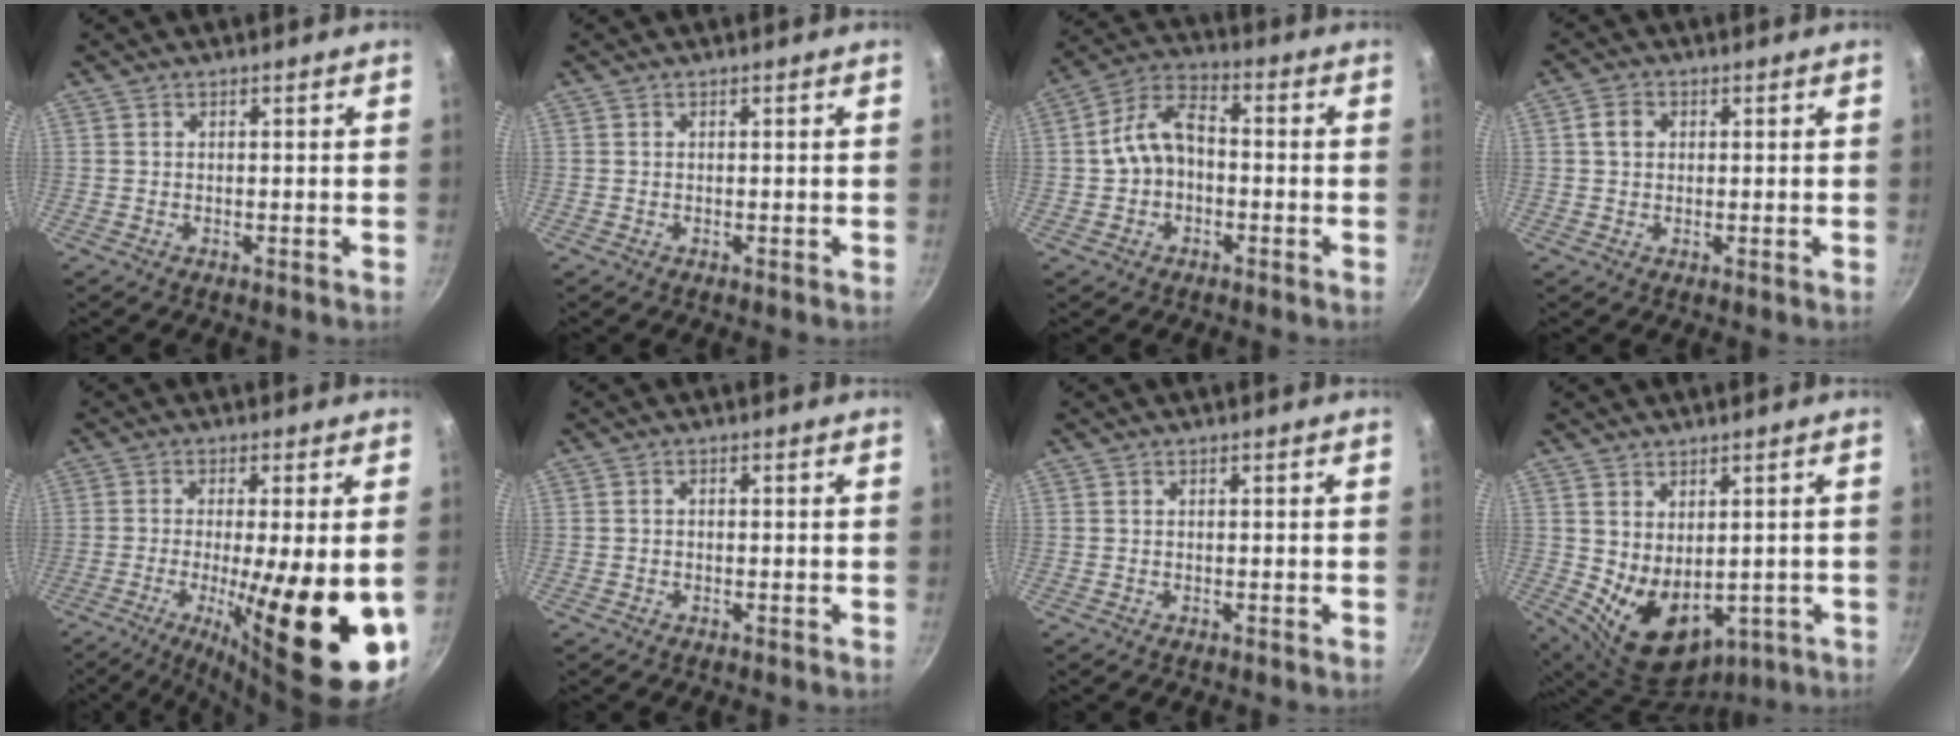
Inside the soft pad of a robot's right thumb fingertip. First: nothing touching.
{"total": 0.0}
{"total": 14.6, "force": [-1.8, 11.1, 9.3], "torque": [-0.141, 0.049, -0.041]}
{"total": 3.1, "force": [0.7, 2.5, 1.8], "torque": [-0.023, 0.005, 0.009]}
{"total": 20.7, "force": [-4.2, 4.9, 19.7], "torque": [-0.288, -0.017, -0.055]}
{"total": 0.7, "force": [-0.3, 0.5, 0.3], "torque": [-0.008, 0.004, -0.004]}
{"total": 0.0}
{"total": 11.4, "force": [-0.4, 7.9, 8.3], "torque": [-0.110, -0.024, 0.025]}